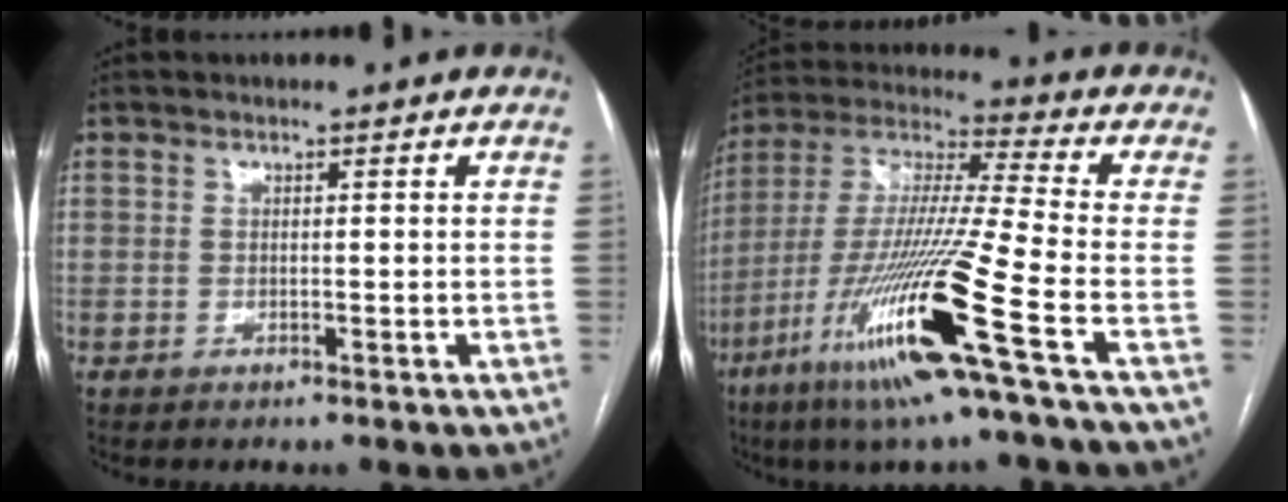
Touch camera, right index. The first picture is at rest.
{"total": 20.5, "force": [-8.9, -1.0, 18.4], "torque": [-0.387, -0.042, -0.177]}